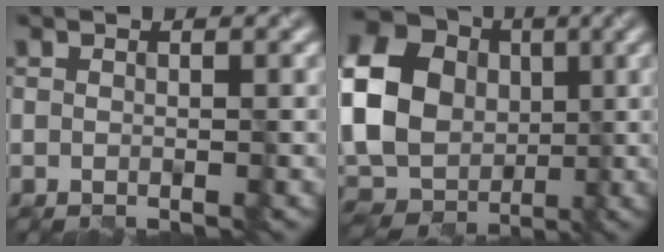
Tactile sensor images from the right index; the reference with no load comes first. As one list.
[{"total": 17.8, "force": [3.1, 15.7, 7.9], "torque": [-0.222, 0.021, 0.029]}]